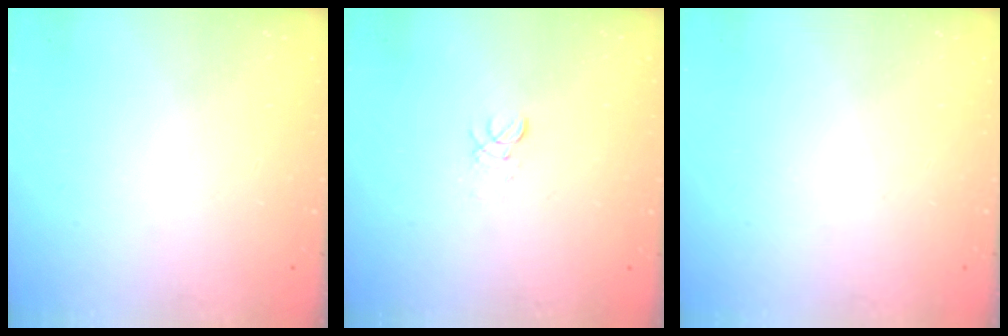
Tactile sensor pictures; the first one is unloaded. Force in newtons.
{"total": 2.9, "press": 2.8, "slide": 0.3}
{"total": 0.0}